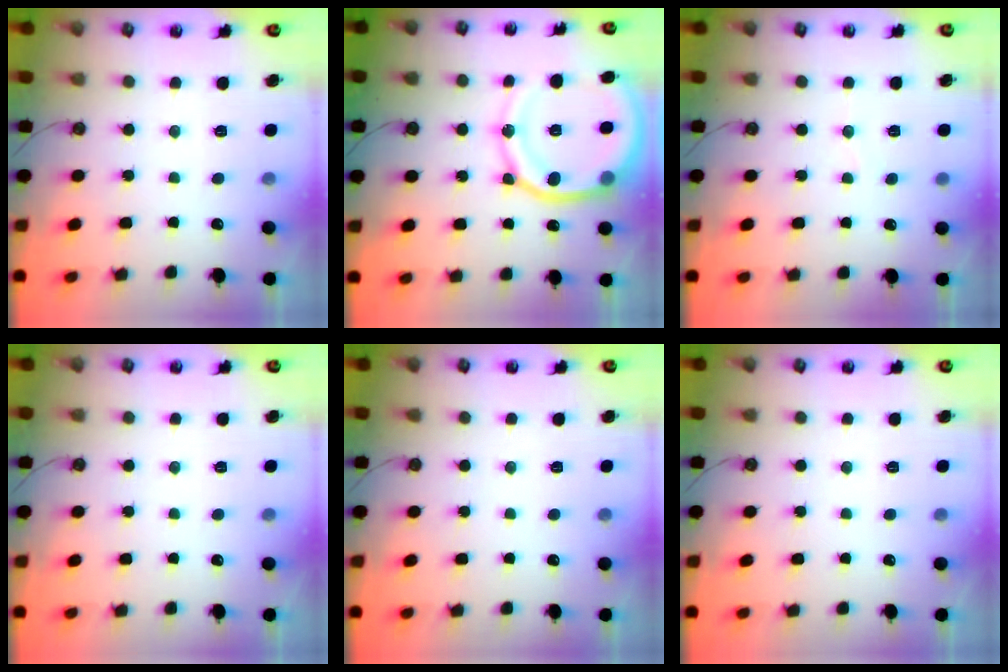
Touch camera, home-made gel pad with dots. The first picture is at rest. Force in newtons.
{"total": 18.7, "press": 18.5, "slide": 2.0}
{"total": 3.7, "press": 3.7, "slide": 0.4}
{"total": 0.0}
{"total": 0.0}
{"total": 0.0}